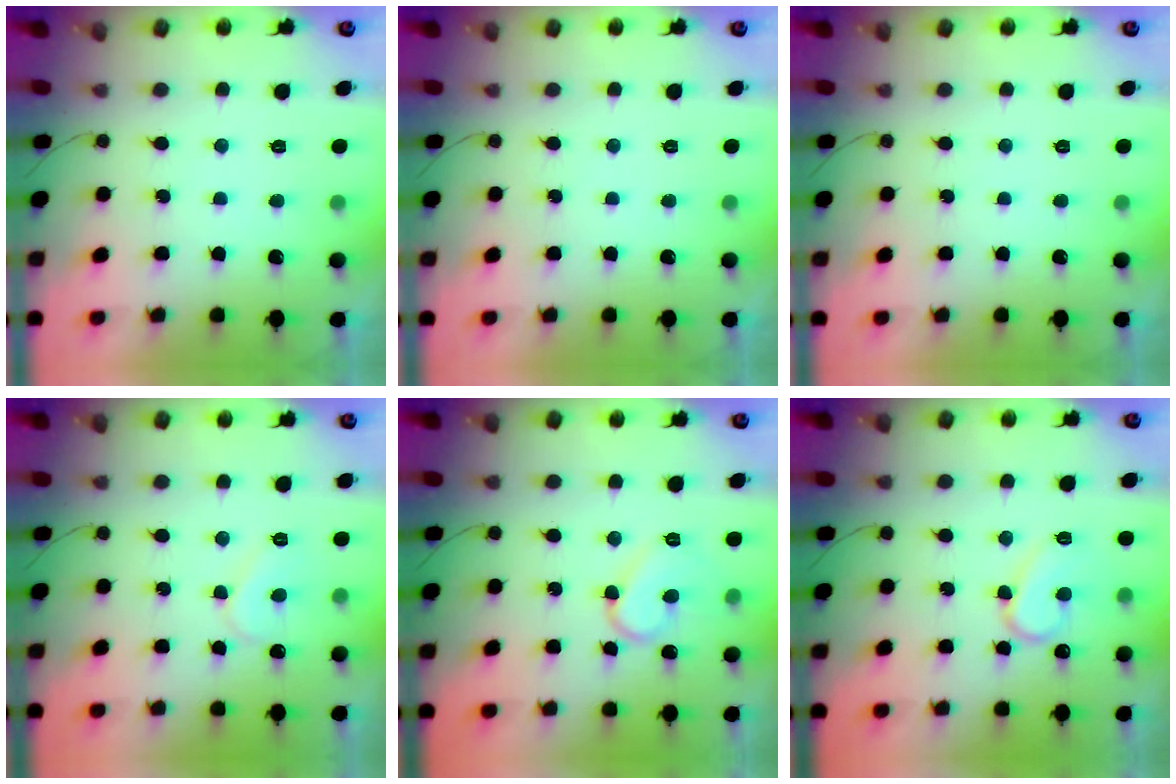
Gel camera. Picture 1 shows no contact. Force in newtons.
{"total": 0.0}
{"total": 0.0}
{"total": 6.5, "press": 6.5, "slide": 0.5}
{"total": 9.5, "press": 9.4, "slide": 0.7}
{"total": 10.7, "press": 10.6, "slide": 1.1}